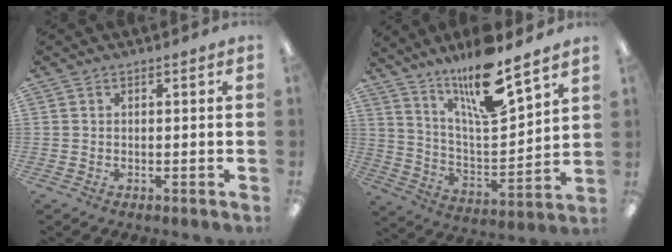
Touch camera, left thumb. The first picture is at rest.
{"total": 16.1, "force": [12.7, 3.0, 9.5], "torque": [-0.171, -0.082, 0.211]}